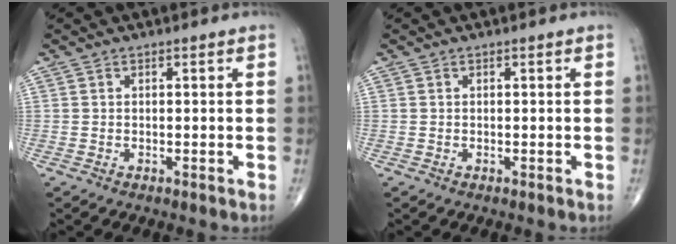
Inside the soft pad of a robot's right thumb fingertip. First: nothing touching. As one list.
[{"total": 0.0}]